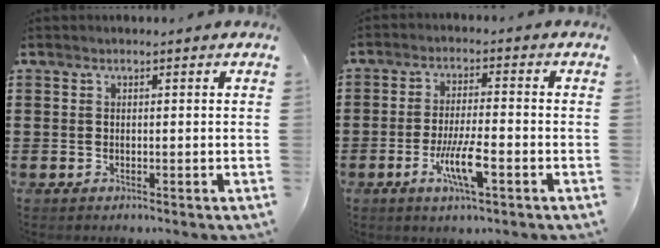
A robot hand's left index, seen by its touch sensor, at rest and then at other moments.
{"total": 7.1, "force": [-2.8, 1.5, 6.3], "torque": [-0.119, -0.007, -0.049]}